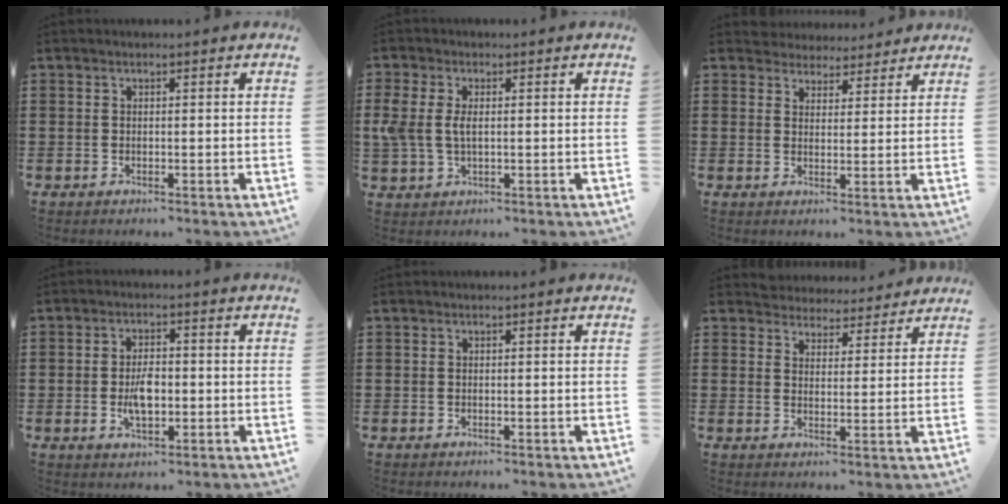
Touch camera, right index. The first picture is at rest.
{"total": 4.2, "force": [0.4, 2.2, 3.5], "torque": [-0.094, -0.002, -0.001]}
{"total": 3.3, "force": [3.0, 1.2, -0.5], "torque": [-0.005, -0.004, 0.059]}
{"total": 4.9, "force": [-0.7, 2.4, 4.2], "torque": [-0.084, -0.004, -0.017]}
{"total": 0.0}
{"total": 3.7, "force": [3.6, 0.5, -0.7], "torque": [-0.003, -0.019, 0.068]}